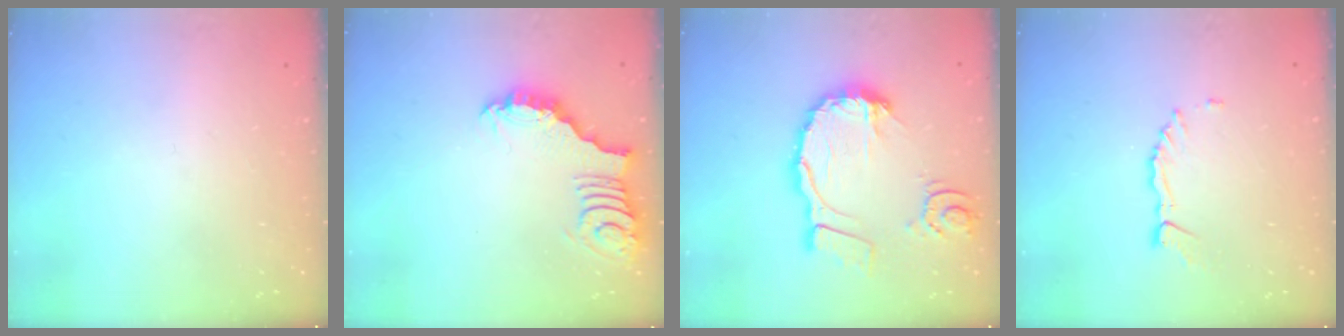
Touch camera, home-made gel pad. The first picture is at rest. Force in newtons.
{"total": 3.2, "press": 3.2, "slide": 0.1}
{"total": 15.5, "press": 15.4, "slide": 1.9}
{"total": 2.9, "press": 2.9, "slide": 0.3}